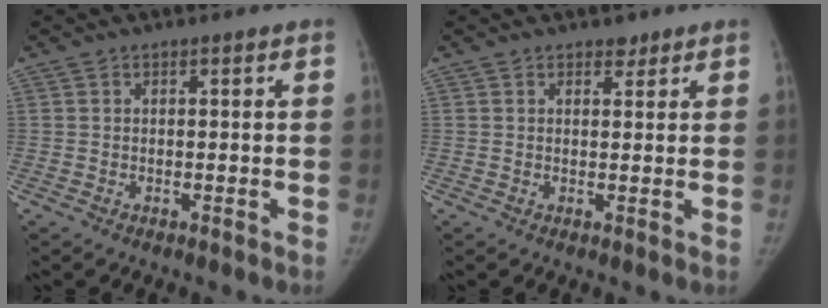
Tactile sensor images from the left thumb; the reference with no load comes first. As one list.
[{"total": 1.6, "force": [1.2, 0.9, 0.4], "torque": [0.005, -0.008, 0.015]}]